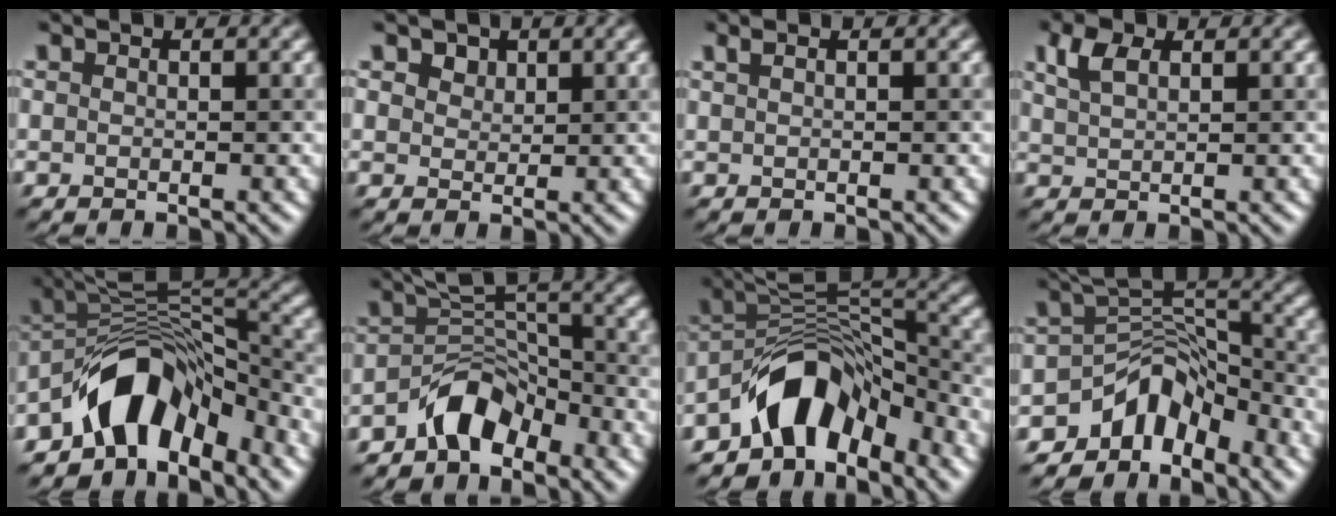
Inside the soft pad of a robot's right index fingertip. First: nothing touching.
{"total": 2.3, "force": [1.5, 1.5, 0.8], "torque": [-0.023, -0.004, 0.027]}
{"total": 0.6, "force": [0.3, 0.2, 0.5], "torque": [-0.010, 0.002, 0.007]}
{"total": 2.4, "force": [1.4, 1.2, 1.6], "torque": [-0.036, 0.003, 0.033]}
{"total": 9.0, "force": [-5.6, 4.5, 5.5], "torque": [-0.060, 0.013, -0.106]}
{"total": 4.4, "force": [-3.2, 2.1, 2.1], "torque": [-0.026, 0.015, -0.064]}
{"total": 8.2, "force": [-5.5, 4.0, 4.6], "torque": [-0.048, 0.008, -0.105]}
{"total": 6.7, "force": [-4.8, 3.5, 3.0], "torque": [-0.019, 0.004, -0.093]}